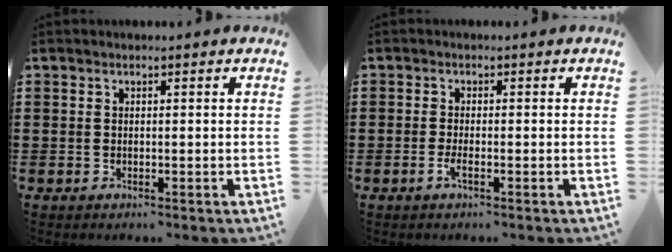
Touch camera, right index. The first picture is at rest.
{"total": 1.7, "force": [-0.9, 0.2, 1.5], "torque": [-0.034, -0.007, -0.018]}